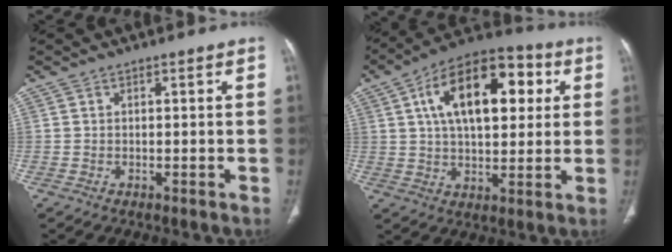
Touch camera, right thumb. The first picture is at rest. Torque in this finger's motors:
{"motor_torque": [-1.08, 1.97, 0.88, 0.26, 0.17]}